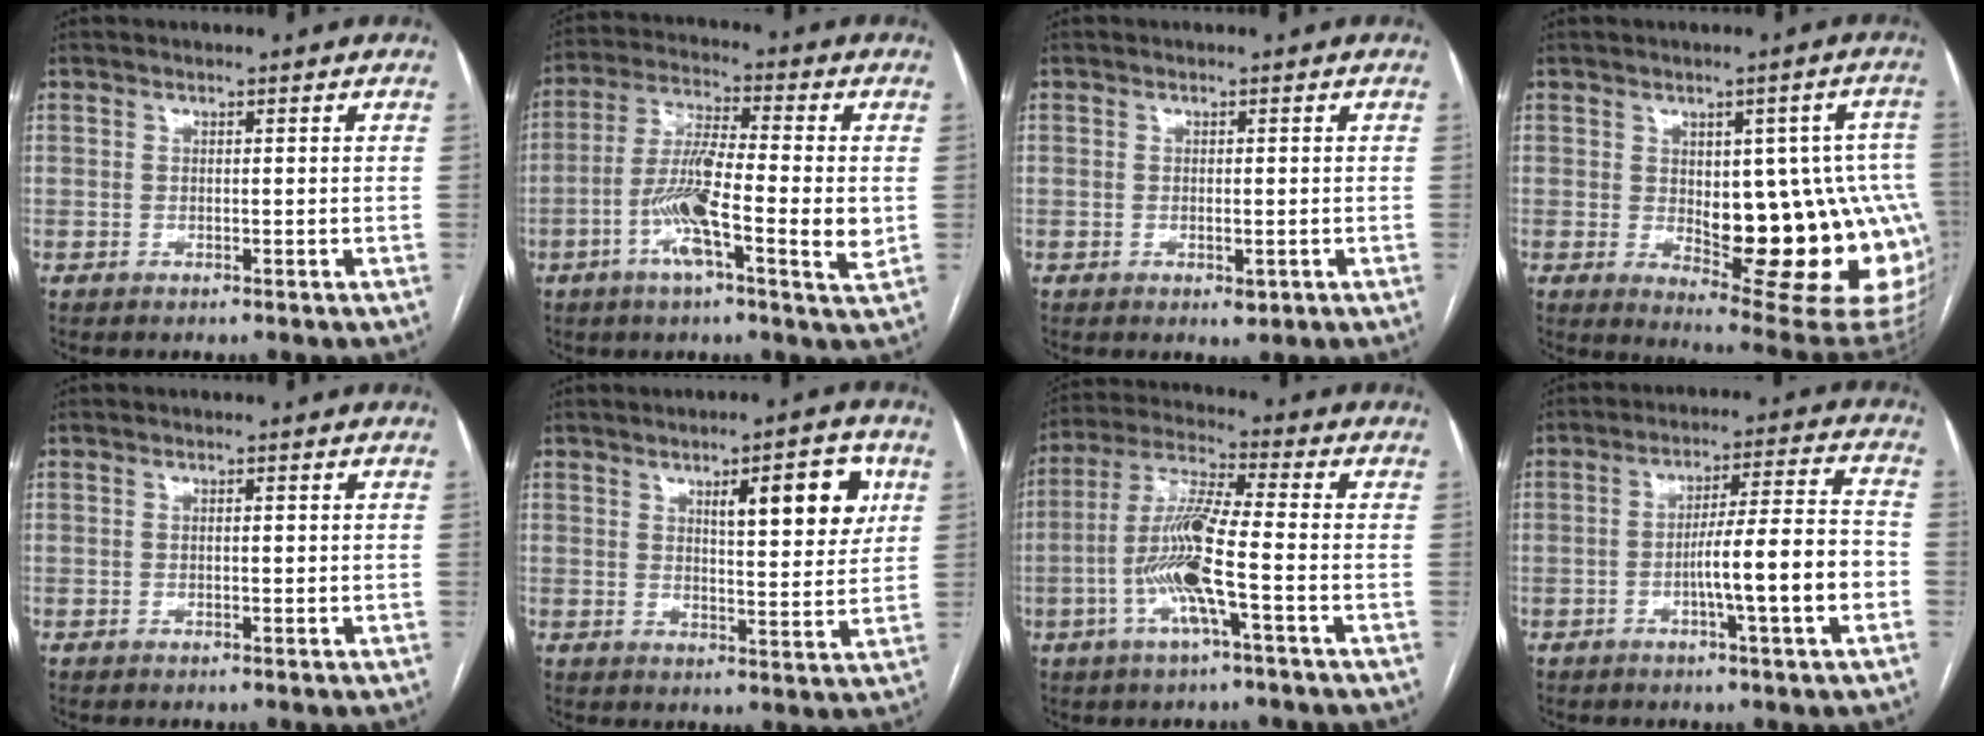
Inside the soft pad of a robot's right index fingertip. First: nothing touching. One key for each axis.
{"total": 12.9, "fx": -2.7, "fy": 1.6, "fz": 12.5, "tx": -0.226, "ty": -0.005, "tz": -0.057}
{"total": 1.9, "fx": -0.5, "fy": 1.0, "fz": 1.5, "tx": -0.025, "ty": -0.003, "tz": -0.001}
{"total": 20.3, "fx": -2.1, "fy": 7.1, "fz": 18.9, "tx": -0.162, "ty": 0.017, "tz": 0.002}
{"total": 0.7, "fx": 0.1, "fy": 0.2, "fz": 0.6, "tx": -0.012, "ty": 0.000, "tz": 0.002}
{"total": 9.9, "fx": 4.1, "fy": 2.4, "fz": 8.7, "tx": -0.118, "ty": 0.004, "tz": 0.058}
{"total": 11.3, "fx": -3.0, "fy": 0.5, "fz": 10.9, "tx": -0.225, "ty": 0.002, "tz": -0.065}
{"total": 11.4, "fx": -3.0, "fy": 0.1, "fz": 11.0, "tx": -0.173, "ty": 0.012, "tz": -0.049}